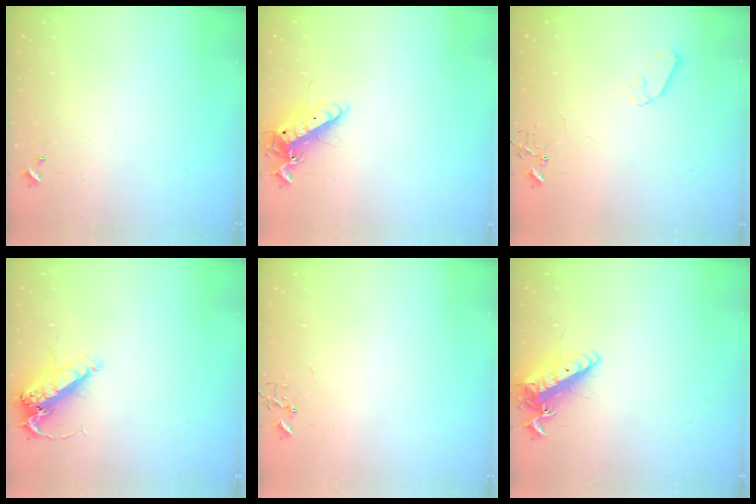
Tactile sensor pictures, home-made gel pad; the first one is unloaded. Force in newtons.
{"total": 13.0, "press": 12.9, "slide": 1.9}
{"total": 6.5, "press": 6.5, "slide": 0.6}
{"total": 14.2, "press": 14.0, "slide": 2.5}
{"total": 0.0}
{"total": 13.6, "press": 13.4, "slide": 2.3}